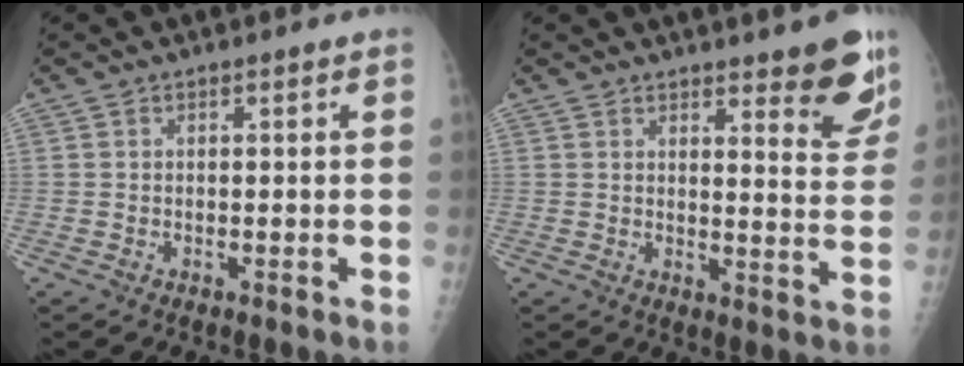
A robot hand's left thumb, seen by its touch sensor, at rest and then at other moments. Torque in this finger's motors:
{"motor_torque": [-0.12, 0.36, -0.05, -0.20, 0.07]}